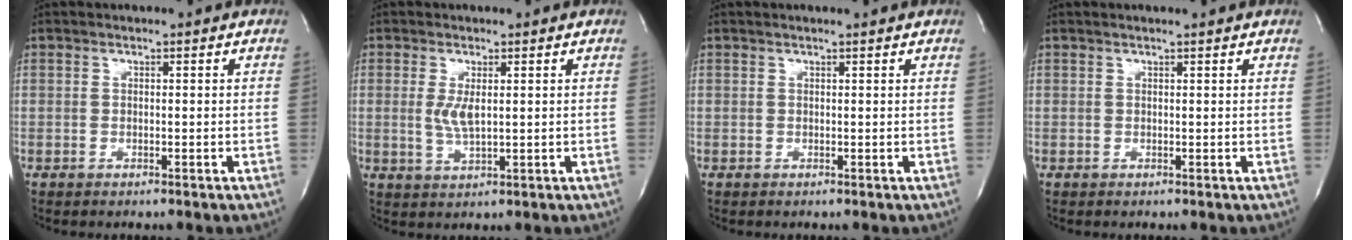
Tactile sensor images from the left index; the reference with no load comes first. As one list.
[{"total": 3.3, "force": [-0.1, 1.0, 3.2], "torque": [-0.069, -0.010, 0.006]}, {"total": 1.1, "force": [1.0, -0.1, 0.5], "torque": [-0.010, 0.003, 0.008]}, {"total": 1.6, "force": [1.4, -0.1, 0.7], "torque": [-0.012, 0.006, 0.012]}]